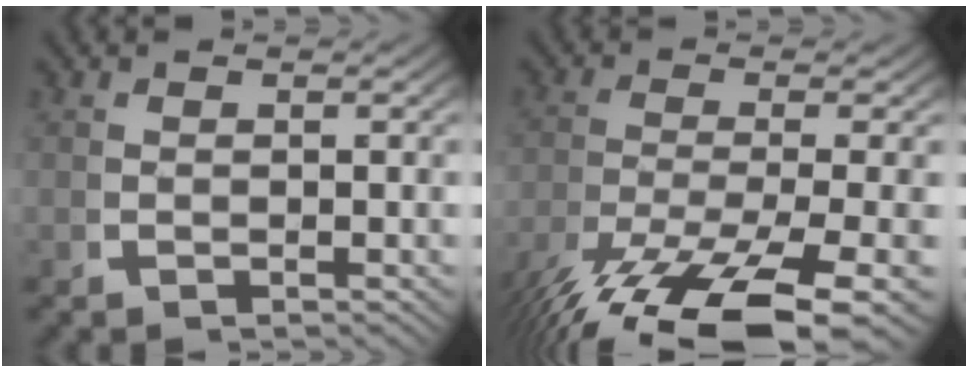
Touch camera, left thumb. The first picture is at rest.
{"total": 12.3, "force": [-7.1, 5.4, 8.4], "torque": [-0.169, -0.046, -0.075]}